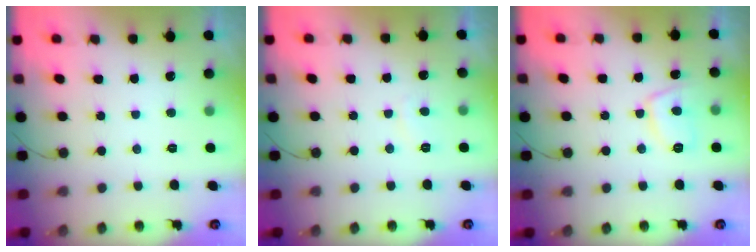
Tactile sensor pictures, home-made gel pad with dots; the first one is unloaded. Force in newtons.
{"total": 2.0, "press": 1.9, "slide": 0.6}
{"total": 6.9, "press": 6.9, "slide": 0.9}